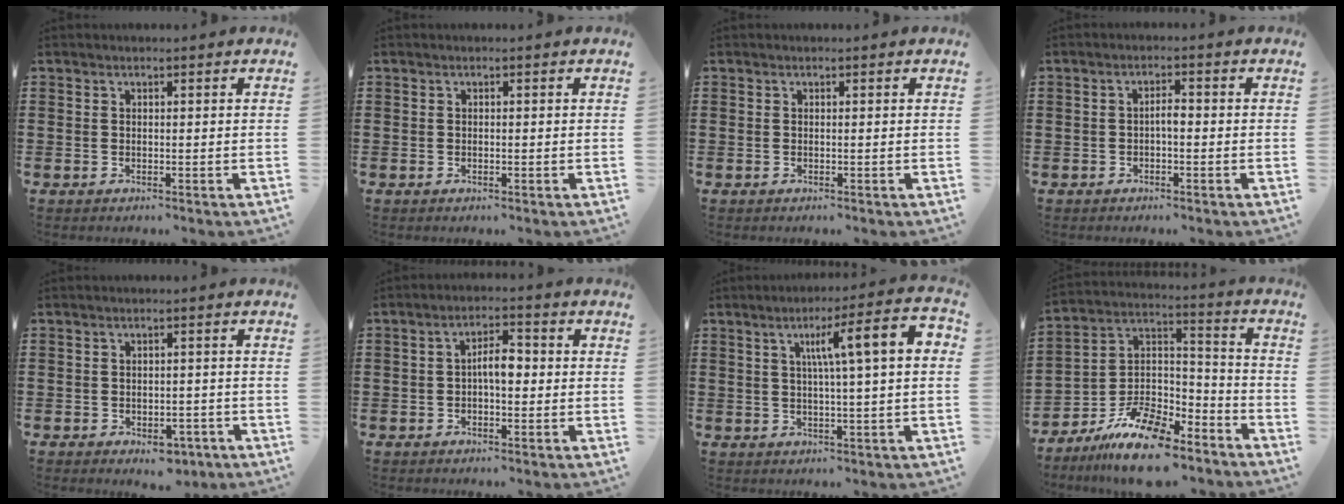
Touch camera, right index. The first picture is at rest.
{"total": 0.0}
{"total": 0.0}
{"total": 1.9, "force": [-0.5, 0.5, 1.7], "torque": [-0.033, 0.004, -0.012]}
{"total": 2.8, "force": [-2.1, 1.5, 1.1], "torque": [-0.021, 0.006, -0.041]}
{"total": 4.1, "force": [-0.3, 1.6, 3.8], "torque": [-0.071, 0.010, -0.008]}
{"total": 8.5, "force": [1.6, 0.4, 8.3], "torque": [-0.144, -0.005, 0.015]}
{"total": 12.9, "force": [-9.8, 5.1, 6.6], "torque": [-0.128, 0.041, -0.183]}